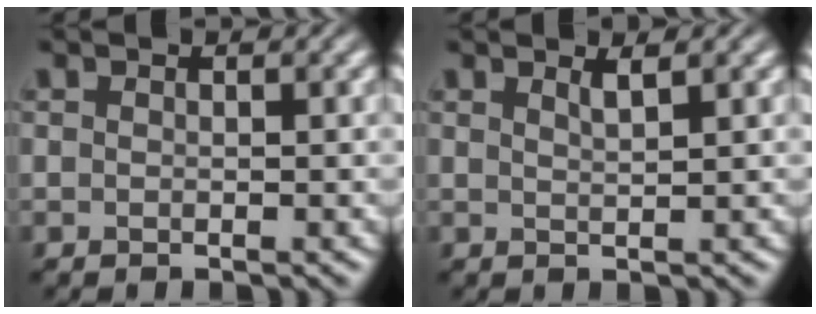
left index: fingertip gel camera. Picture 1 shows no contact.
{"total": 1.3, "force": [0.9, 0.3, 0.8], "torque": [-0.006, 0.002, 0.012]}